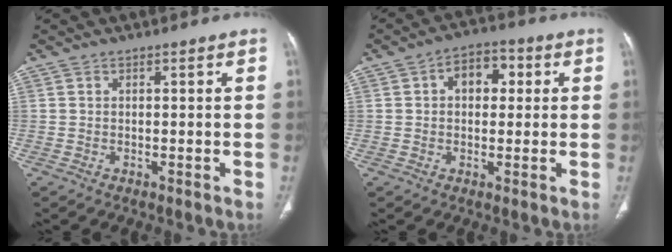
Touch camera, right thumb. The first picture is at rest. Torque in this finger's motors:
{"motor_torque": [0.38, 1.76, 0.84, -0.47, 0.03]}